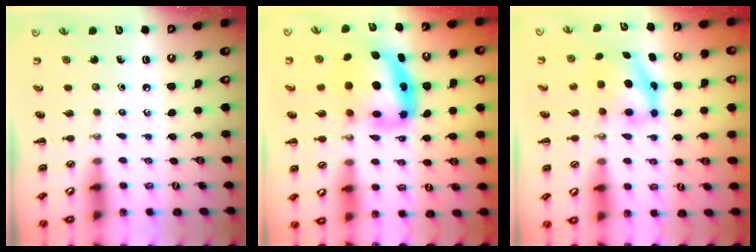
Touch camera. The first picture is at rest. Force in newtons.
{"total": 8.9, "press": 8.6, "slide": 2.5}
{"total": 6.1, "press": 6.0, "slide": 0.9}